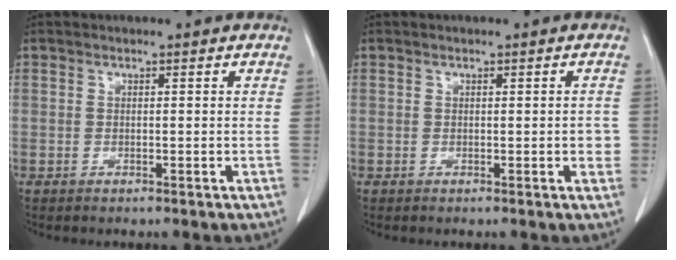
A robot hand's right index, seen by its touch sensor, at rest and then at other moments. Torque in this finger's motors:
{"motor_torque": [0.43, -0.21, 0.20, 0.03]}